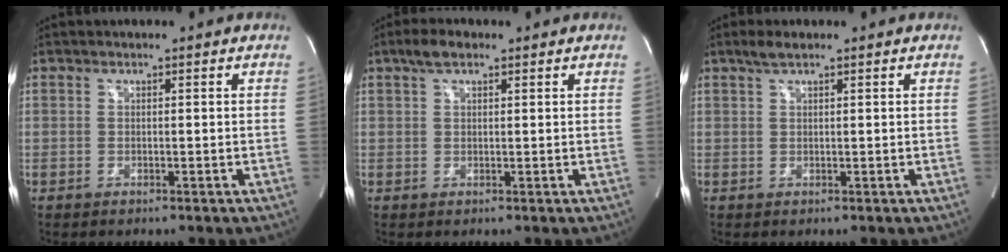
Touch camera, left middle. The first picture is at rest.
{"total": 3.0, "force": [1.9, 1.2, 1.9], "torque": [-0.043, 0.014, 0.035]}
{"total": 1.9, "force": [1.4, 0.3, 1.3], "torque": [-0.032, 0.008, 0.028]}